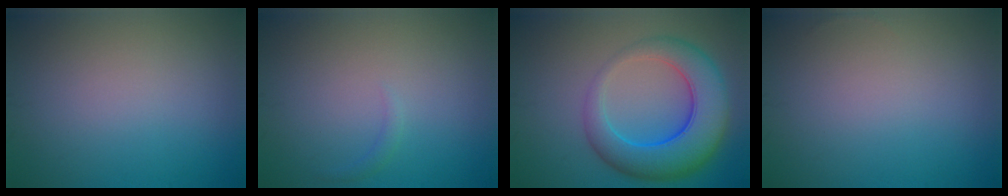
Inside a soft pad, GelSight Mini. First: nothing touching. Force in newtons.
{"total": 0.7, "press": 0.7, "slide": 0.1}
{"total": 8.3, "press": 8.3, "slide": 0.2}
{"total": 0.0}